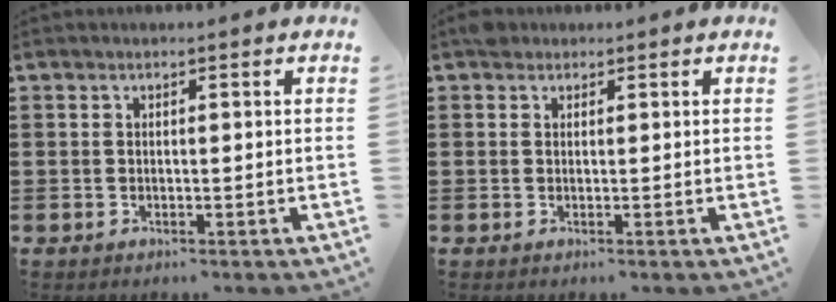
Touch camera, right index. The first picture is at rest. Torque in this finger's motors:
{"motor_torque": [0.07, -0.03, 0.00, 0.03]}